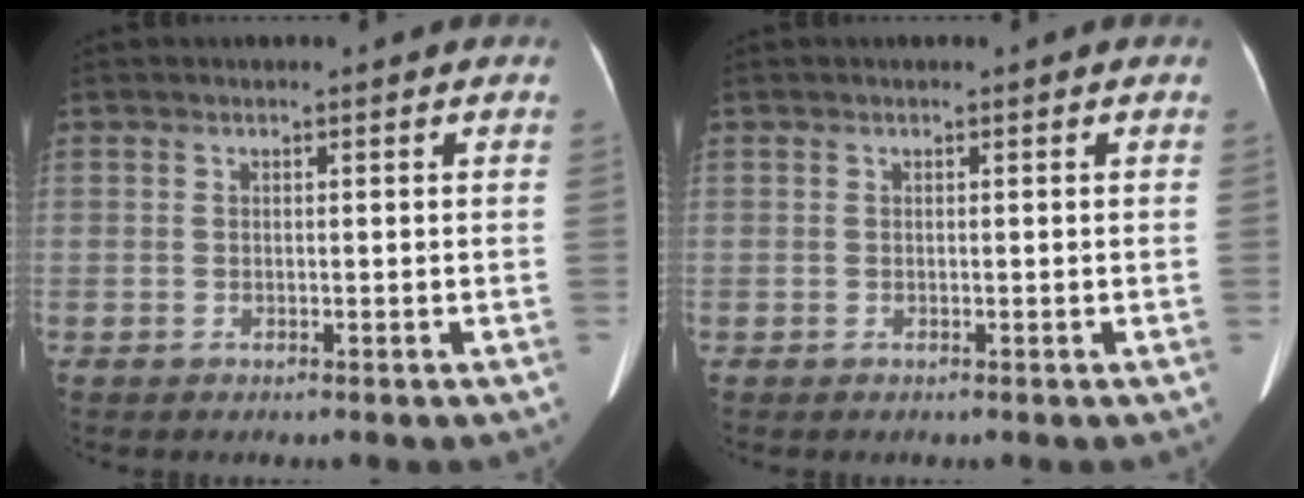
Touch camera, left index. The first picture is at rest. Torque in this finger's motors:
{"motor_torque": [0.11, -0.03, 0.01, 0.01]}